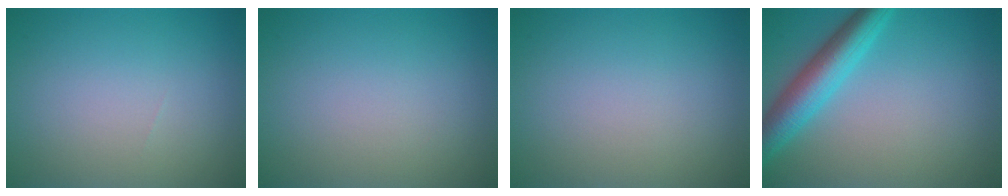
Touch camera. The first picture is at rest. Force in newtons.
{"total": 0.0}
{"total": 0.0}
{"total": 5.3, "press": 5.3, "slide": 0.1}